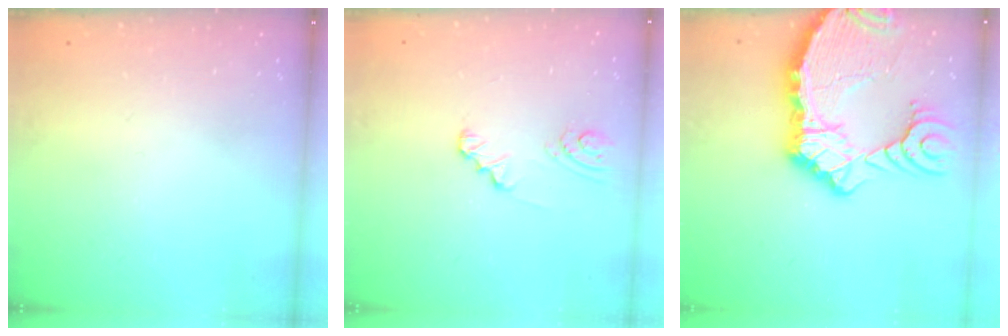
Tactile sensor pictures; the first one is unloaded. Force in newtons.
{"total": 4.2, "press": 4.2, "slide": 0.4}
{"total": 15.6, "press": 15.5, "slide": 1.9}